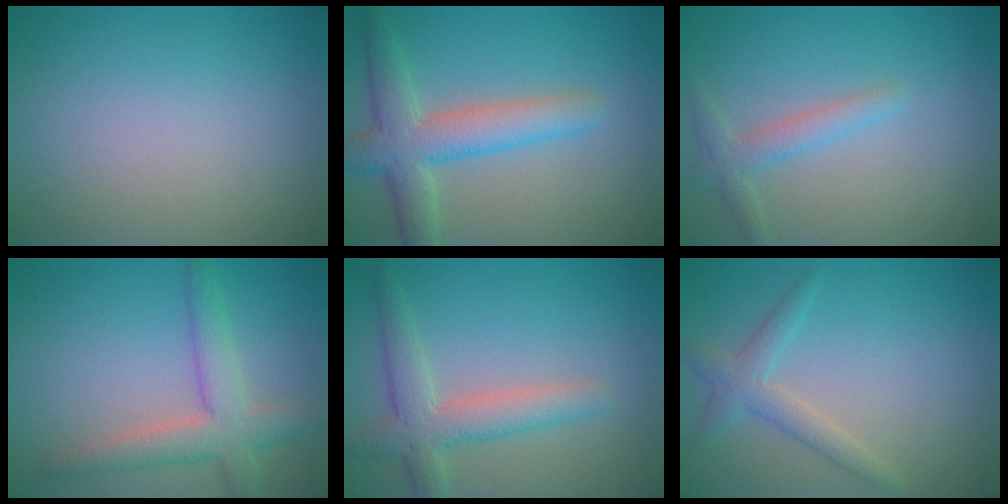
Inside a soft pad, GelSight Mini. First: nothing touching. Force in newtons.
{"total": 5.4, "press": 5.4, "slide": 0.1}
{"total": 2.2, "press": 2.2, "slide": 0.2}
{"total": 4.5, "press": 4.5, "slide": 0.3}
{"total": 4.3, "press": 4.2, "slide": 0.4}
{"total": 2.4, "press": 2.4, "slide": 0.2}